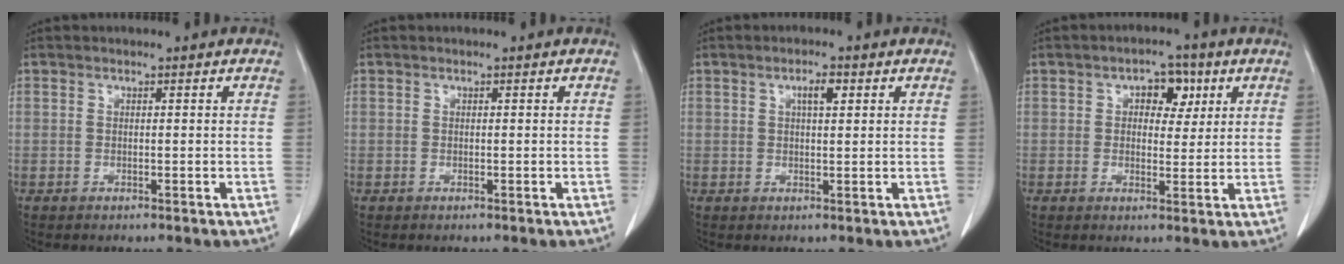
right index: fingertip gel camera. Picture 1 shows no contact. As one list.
[{"total": 0.0}, {"total": 2.5, "force": [1.0, 0.7, 2.2], "torque": [-0.040, 0.001, 0.017]}, {"total": 5.0, "force": [1.9, 3.0, 3.5], "torque": [-0.044, 0.014, 0.026]}]